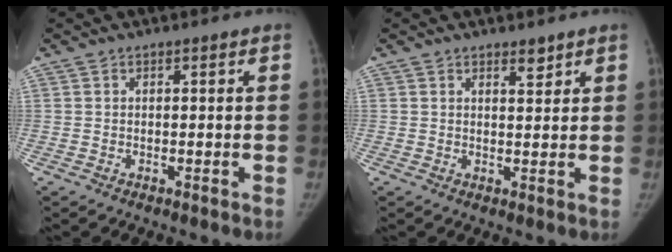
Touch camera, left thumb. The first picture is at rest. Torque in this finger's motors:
{"motor_torque": [0.15, -0.08, 0.42, -0.42, 0.15]}